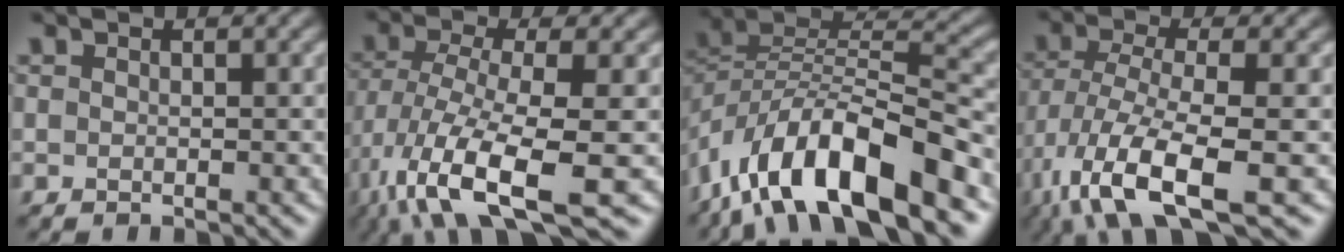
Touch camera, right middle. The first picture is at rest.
{"total": 10.6, "force": [-4.6, 3.4, 8.9], "torque": [-0.179, -0.017, -0.086]}
{"total": 13.0, "force": [-7.5, 4.8, 9.4], "torque": [-0.163, 0.008, -0.146]}
{"total": 9.5, "force": [-4.5, 3.1, 7.8], "torque": [-0.165, -0.016, -0.087]}